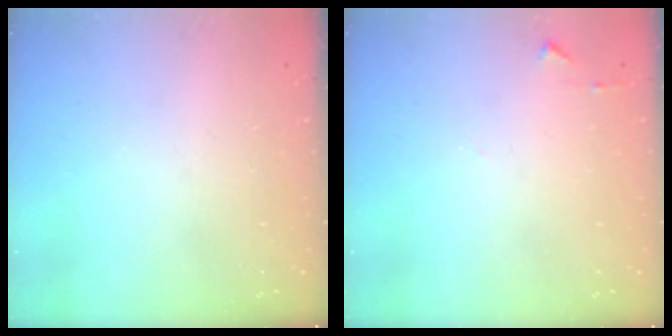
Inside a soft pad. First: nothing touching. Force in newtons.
{"total": 5.1, "press": 5.1, "slide": 0.6}